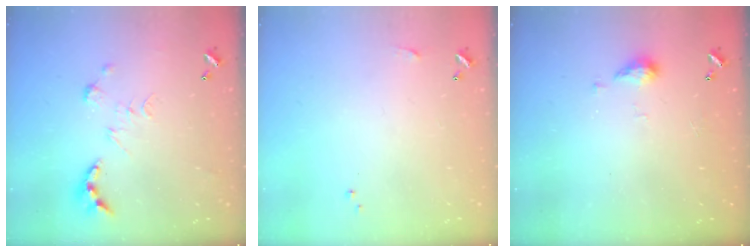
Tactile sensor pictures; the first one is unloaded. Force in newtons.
{"total": 4.2, "press": 4.2, "slide": 0.6}
{"total": 3.8, "press": 3.7, "slide": 0.6}